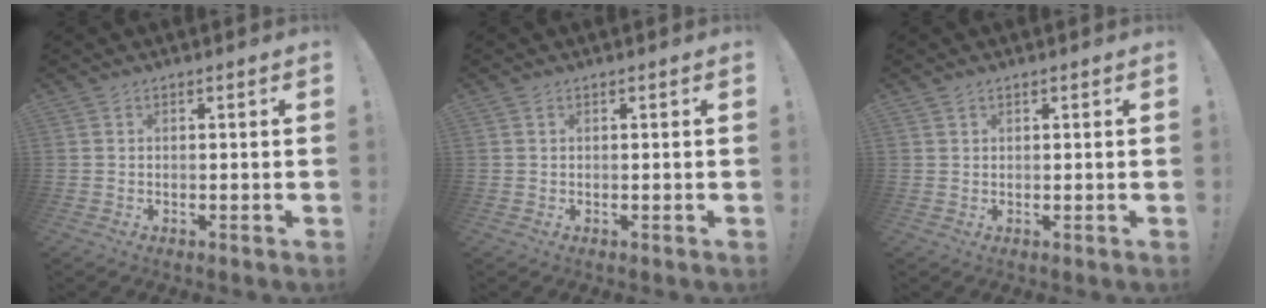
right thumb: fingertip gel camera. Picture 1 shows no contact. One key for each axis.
{"total": 0.0}
{"total": 0.9, "fx": 0.8, "fy": 0.4, "fz": 0.1, "tx": -0.002, "ty": -0.001, "tz": 0.016}